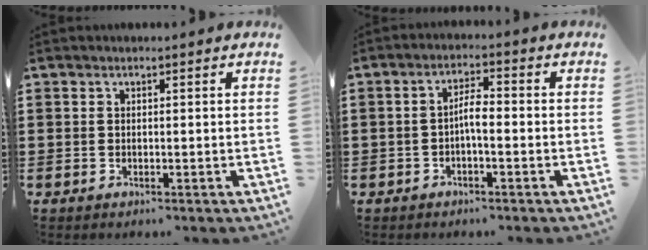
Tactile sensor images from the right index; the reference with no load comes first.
{"total": 3.0, "force": [-1.0, 0.5, 2.8], "torque": [-0.051, 0.003, -0.020]}